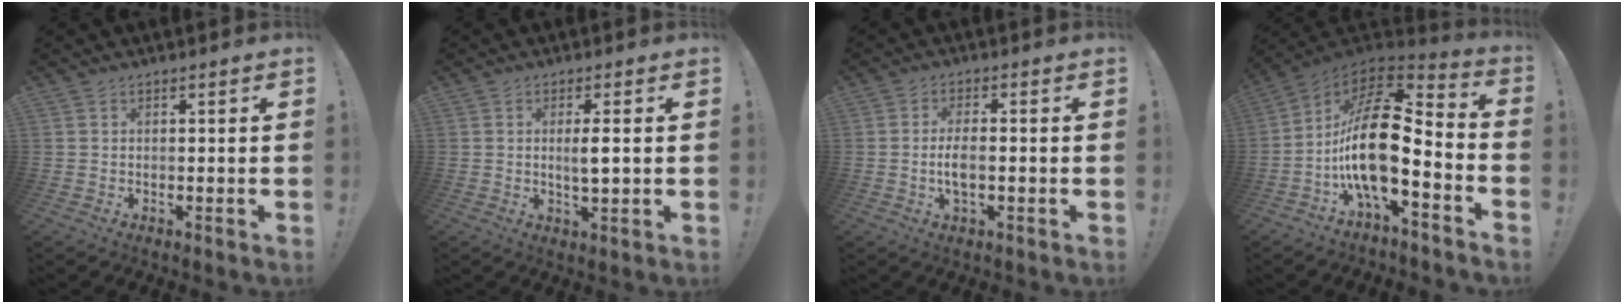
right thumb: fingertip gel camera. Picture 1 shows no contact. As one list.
[{"total": 4.0, "force": [0.6, 0.8, 3.8], "torque": [-0.056, -0.008, 0.006]}, {"total": 4.8, "force": [-0.9, 1.8, 4.4], "torque": [-0.095, 0.002, -0.016]}, {"total": 21.1, "force": [-3.3, 8.1, 19.2], "torque": [-0.388, 0.014, -0.059]}]